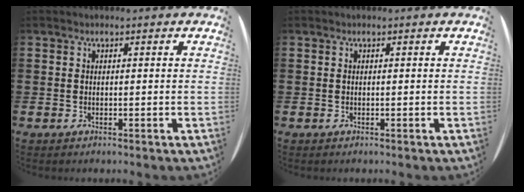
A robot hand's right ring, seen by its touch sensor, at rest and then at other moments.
{"total": 0.0}